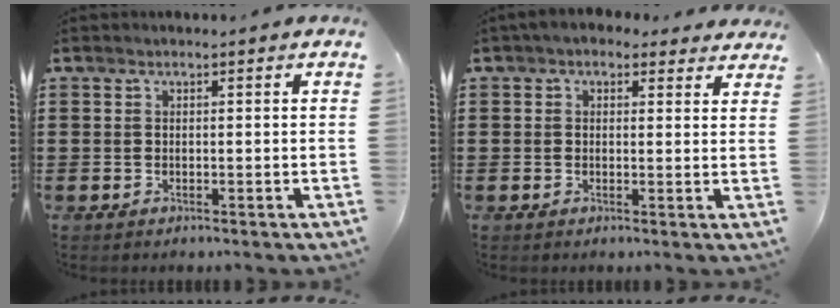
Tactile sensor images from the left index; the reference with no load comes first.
{"total": 2.5, "force": [1.8, 1.5, 0.9], "torque": [-0.017, 0.000, 0.030]}